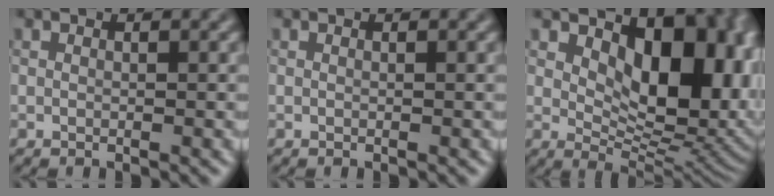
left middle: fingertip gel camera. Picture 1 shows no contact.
{"total": 0.0}
{"total": 12.9, "force": [4.1, 7.0, 10.0], "torque": [-0.116, -0.005, 0.071]}